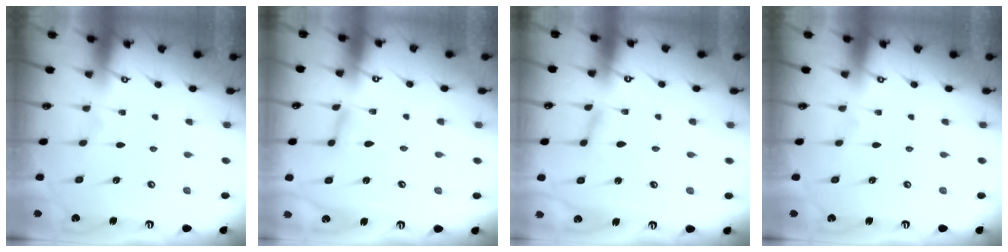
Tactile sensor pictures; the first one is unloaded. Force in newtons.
{"total": 2.5, "press": 2.5, "slide": 0.2}
{"total": 1.8, "press": 1.7, "slide": 0.1}
{"total": 0.0}